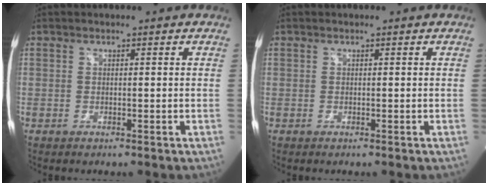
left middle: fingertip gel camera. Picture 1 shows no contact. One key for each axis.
{"total": 0.0}